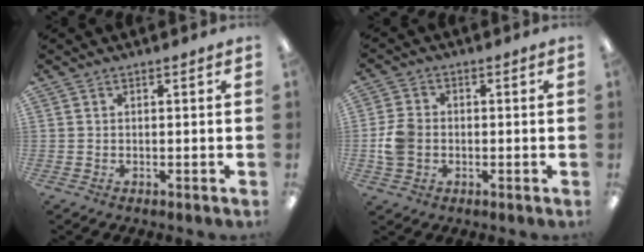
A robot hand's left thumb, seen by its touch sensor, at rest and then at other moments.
{"total": 6.5, "force": [-0.9, 5.4, 3.5], "torque": [-0.069, 0.009, -0.015]}